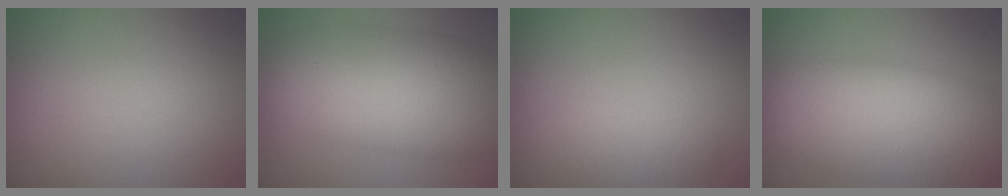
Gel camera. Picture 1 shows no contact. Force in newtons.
{"total": 10.7, "press": 10.7, "slide": 0.5}
{"total": 2.3, "press": 2.3, "slide": 0.1}
{"total": 10.0, "press": 10.0, "slide": 0.3}